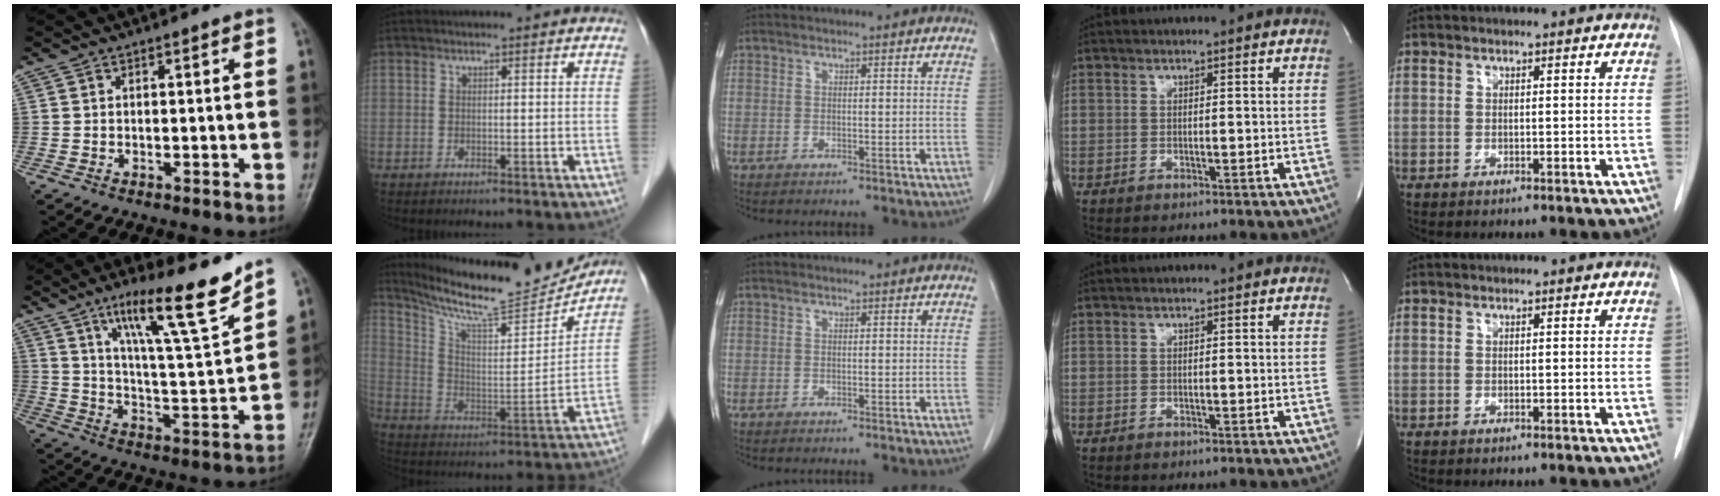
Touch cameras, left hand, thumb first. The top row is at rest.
{"thumb": {"total": 16.3, "force": [11.3, 1.6, 11.7], "torque": [-0.177, -0.069, 0.190]}, "index": {"total": 18.8, "force": [17.8, 0.9, 5.9], "torque": [-0.116, -0.047, 0.280]}}